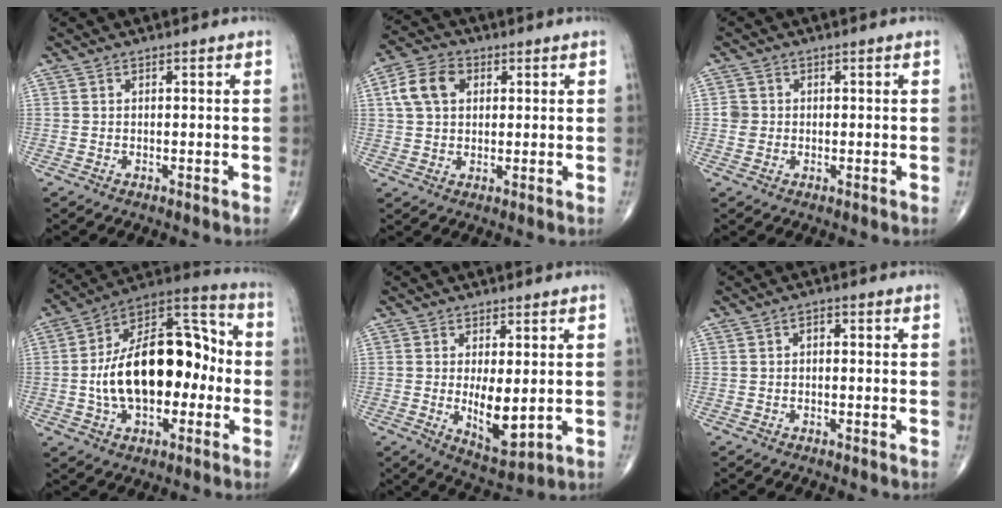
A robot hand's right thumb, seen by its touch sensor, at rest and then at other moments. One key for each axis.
{"total": 8.3, "fx": 2.3, "fy": 5.9, "fz": 5.4, "tx": -0.094, "ty": 0.012, "tz": 0.036}
{"total": 2.0, "fx": 0.0, "fy": 1.9, "fz": 0.5, "tx": 0.001, "ty": 0.004, "tz": 0.000}
{"total": 23.0, "fx": -1.8, "fy": 13.0, "fz": 18.9, "tx": -0.291, "ty": 0.042, "tz": -0.031}
{"total": 7.9, "fx": -0.4, "fy": 3.3, "fz": 7.2, "tx": -0.103, "ty": -0.021, "tz": 0.006}
{"total": 1.5, "fx": 0.1, "fy": 0.9, "fz": 1.2, "tx": -0.012, "ty": 0.007, "tz": -0.004}